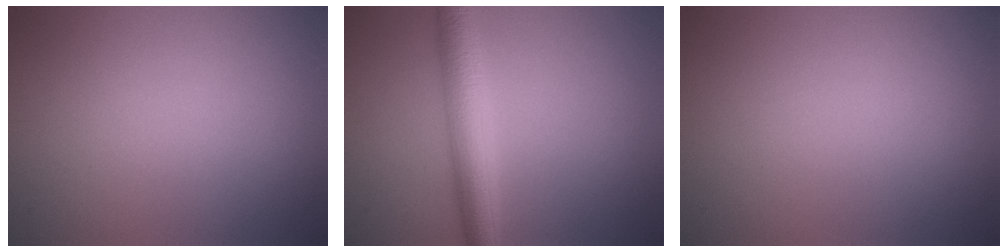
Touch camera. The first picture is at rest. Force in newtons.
{"total": 4.6, "press": 4.6, "slide": 0.0}
{"total": 0.0}